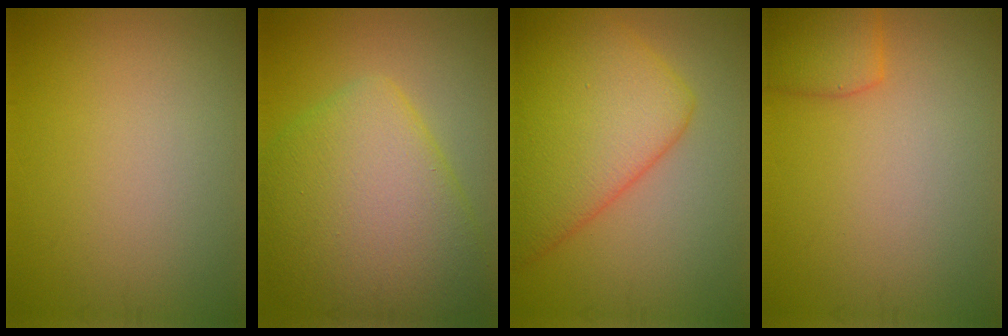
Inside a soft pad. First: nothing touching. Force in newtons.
{"total": 9.9, "press": 9.9, "slide": 0.3}
{"total": 9.8, "press": 9.8, "slide": 0.2}
{"total": 2.7, "press": 2.6, "slide": 0.2}